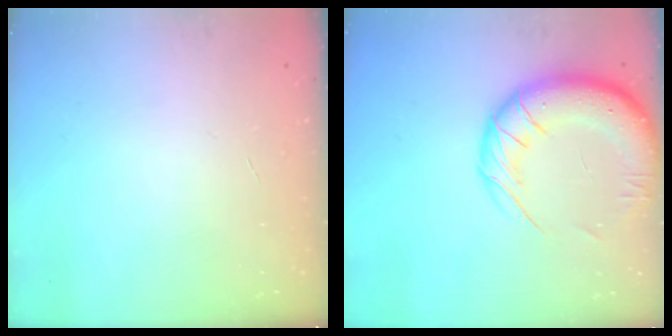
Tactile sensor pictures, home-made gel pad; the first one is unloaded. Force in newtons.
{"total": 18.2, "press": 17.7, "slide": 4.5}